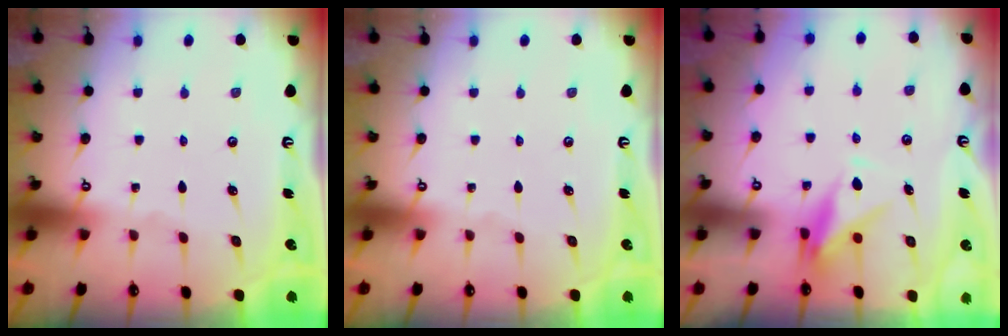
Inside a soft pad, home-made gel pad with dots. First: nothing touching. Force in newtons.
{"total": 0.0}
{"total": 9.2, "press": 9.1, "slide": 1.6}